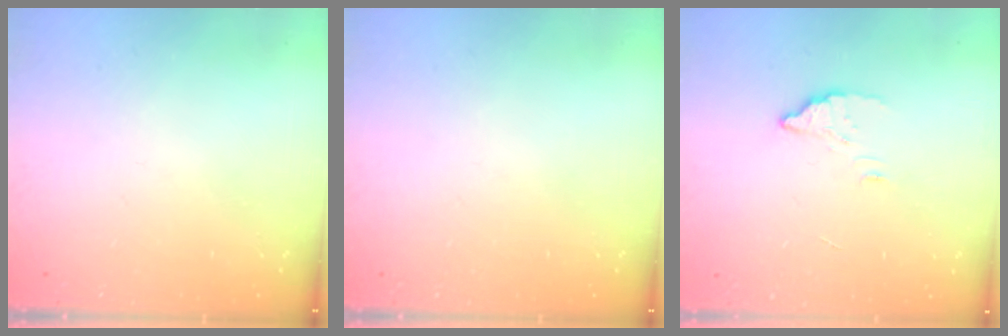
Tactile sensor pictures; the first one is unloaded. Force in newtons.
{"total": 0.0}
{"total": 2.9, "press": 2.9, "slide": 0.2}